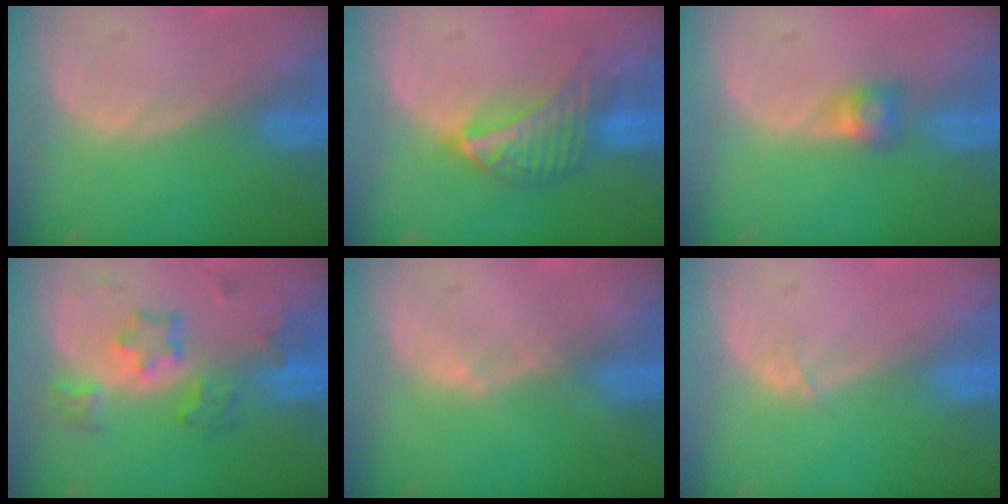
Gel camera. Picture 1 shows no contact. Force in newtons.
{"total": 7.1, "press": 6.2, "slide": 3.4}
{"total": 2.6, "press": 2.3, "slide": 1.0}
{"total": 6.2, "press": 5.9, "slide": 1.7}
{"total": 0.6, "press": 0.5, "slide": 0.2}
{"total": 0.7, "press": 0.6, "slide": 0.3}